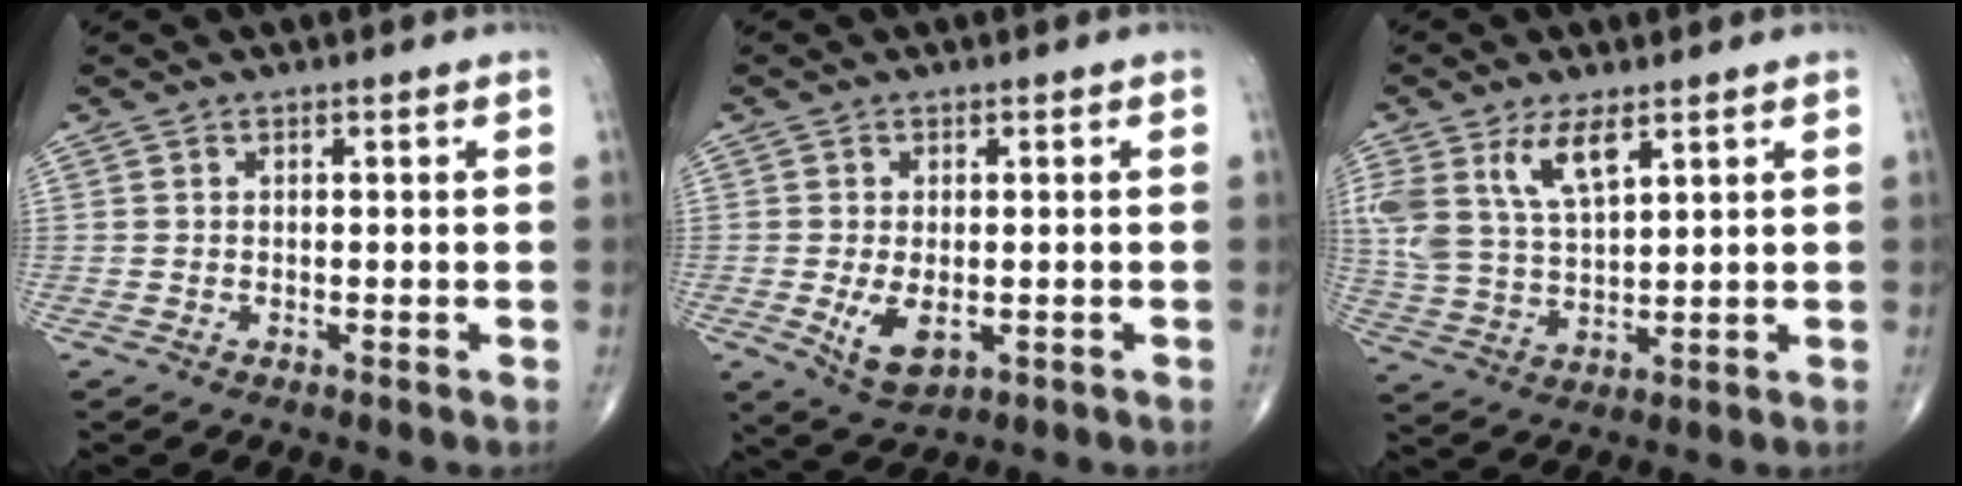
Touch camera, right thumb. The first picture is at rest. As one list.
[{"total": 5.7, "force": [-1.1, 3.1, 4.6], "torque": [-0.079, -0.012, -0.009]}, {"total": 10.0, "force": [5.3, 4.3, 7.3], "torque": [-0.145, -0.017, 0.113]}]